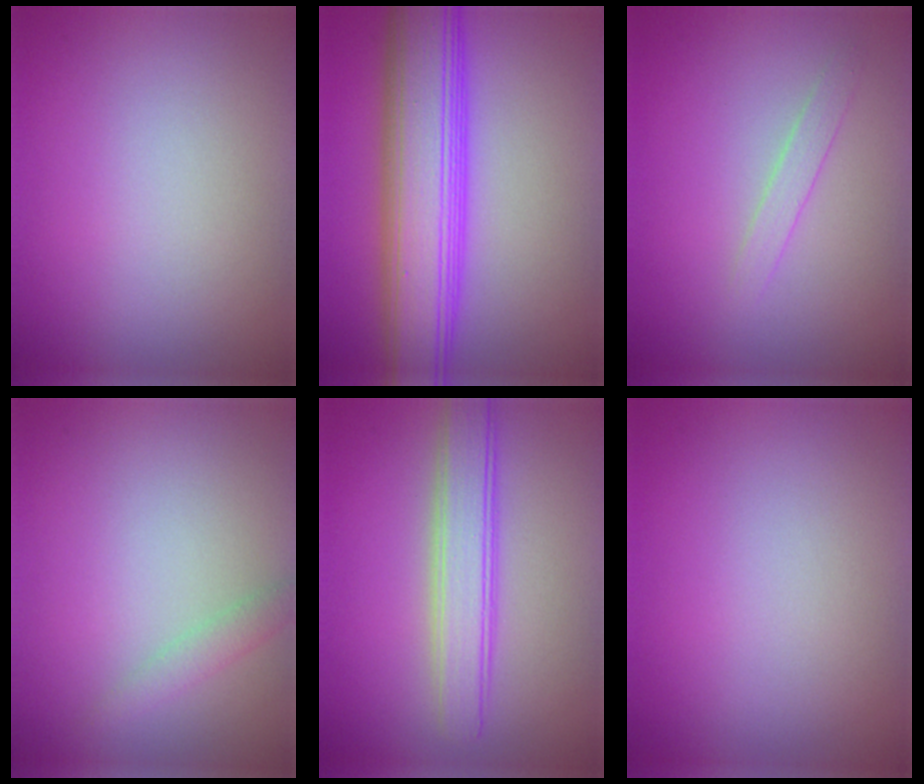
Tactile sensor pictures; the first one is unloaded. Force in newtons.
{"total": 9.6, "press": 9.6, "slide": 0.1}
{"total": 1.2, "press": 1.2, "slide": 0.1}
{"total": 1.3, "press": 1.3, "slide": 0.1}
{"total": 4.3, "press": 4.3, "slide": 0.2}
{"total": 0.0}